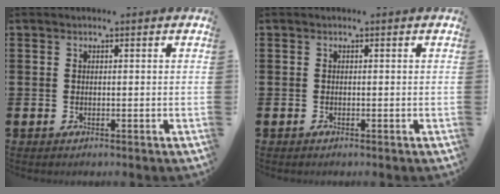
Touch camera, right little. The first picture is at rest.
{"total": 0.0}